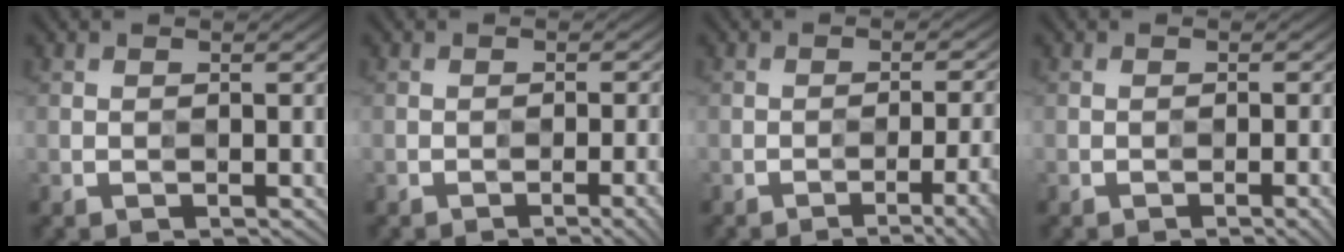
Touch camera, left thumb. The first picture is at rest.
{"total": 4.4, "force": [-2.6, 1.0, 3.4], "torque": [-0.027, -0.004, -0.022]}
{"total": 7.7, "force": [-4.0, 2.2, 6.2], "torque": [-0.046, 0.012, -0.045]}
{"total": 2.9, "force": [-2.0, 0.4, 2.0], "torque": [-0.017, -0.005, -0.021]}